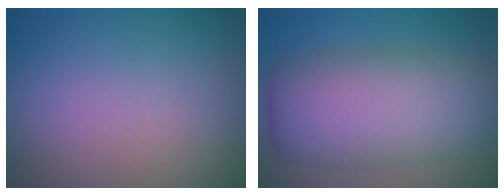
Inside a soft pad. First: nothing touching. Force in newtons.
{"total": 8.7, "press": 8.7, "slide": 0.2}